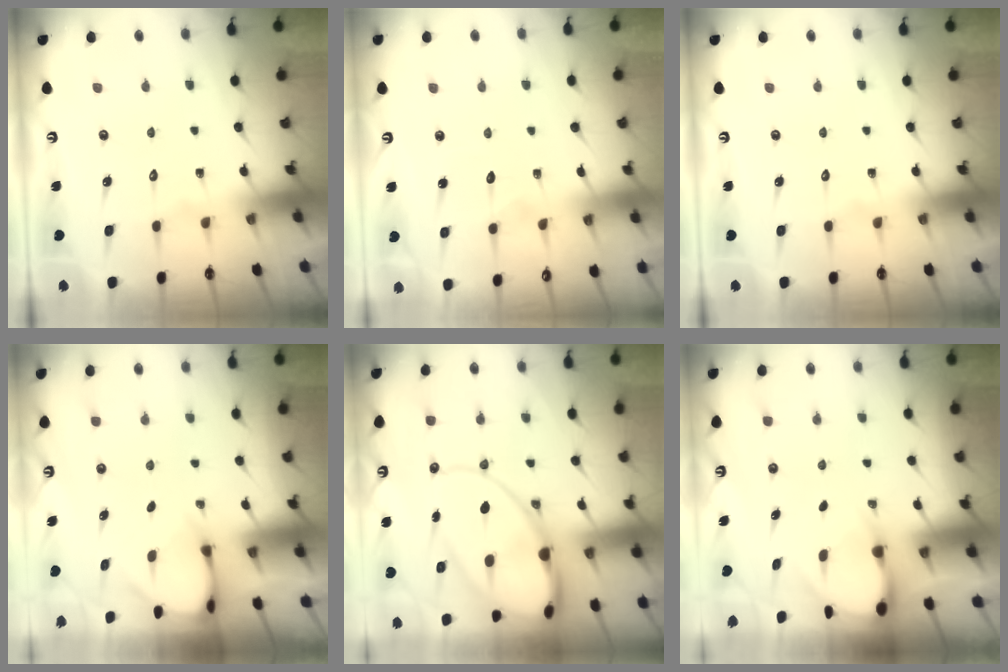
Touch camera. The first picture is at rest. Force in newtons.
{"total": 3.2, "press": 3.2, "slide": 0.3}
{"total": 0.0}
{"total": 3.1, "press": 3.1, "slide": 0.2}
{"total": 19.3, "press": 19.2, "slide": 2.0}
{"total": 2.9, "press": 2.9, "slide": 0.3}